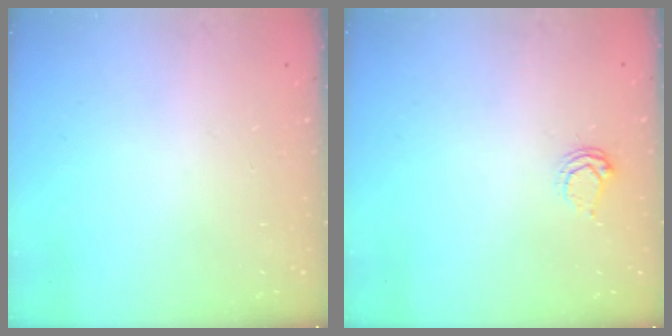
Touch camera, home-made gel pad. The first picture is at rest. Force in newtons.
{"total": 3.7, "press": 3.7, "slide": 0.5}